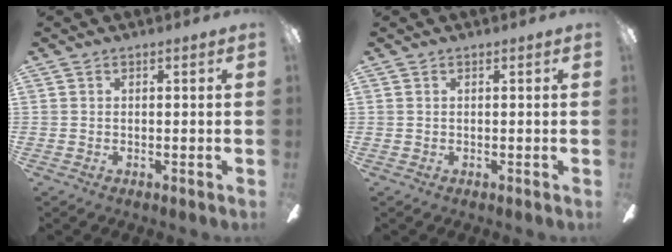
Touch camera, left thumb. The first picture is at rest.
{"total": 0.6, "force": [-0.4, 0.1, 0.4], "torque": [-0.007, 0.002, -0.009]}